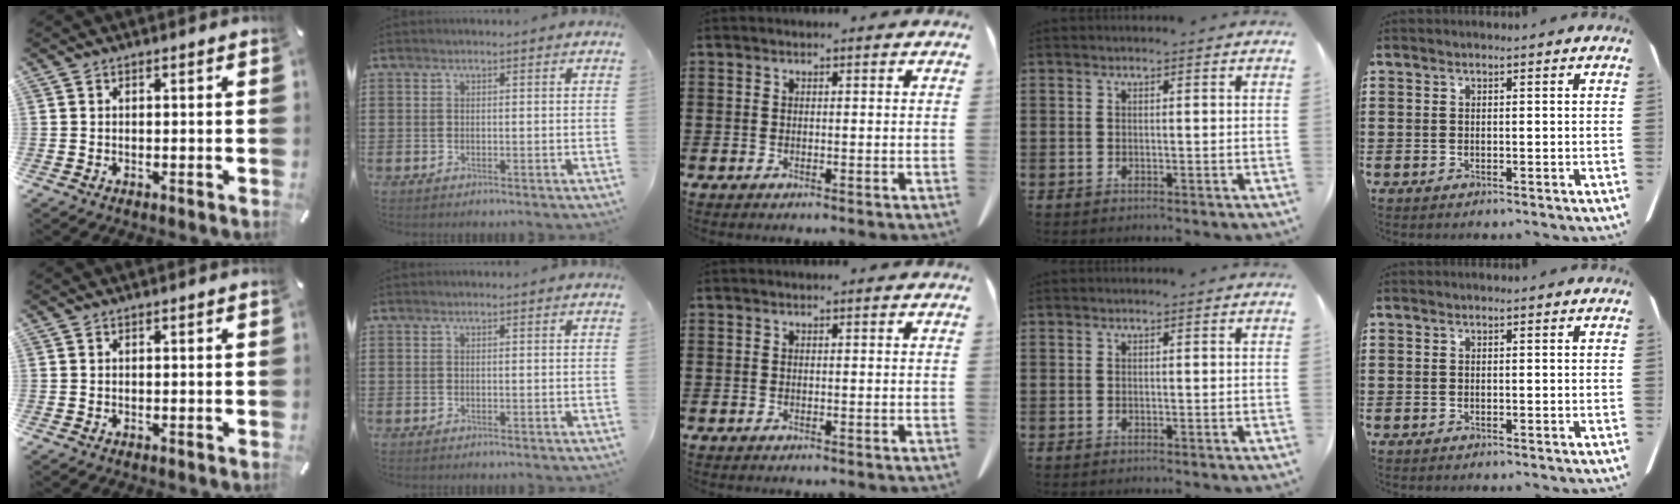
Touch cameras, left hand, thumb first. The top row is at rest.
{}